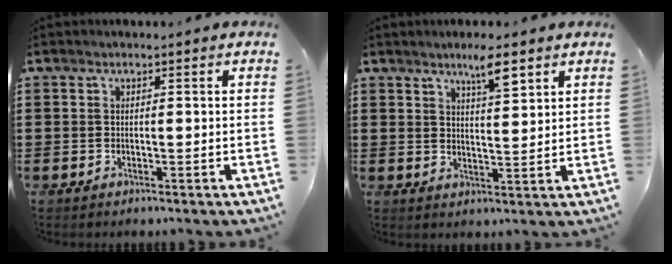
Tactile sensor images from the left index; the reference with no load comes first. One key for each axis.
{"total": 5.0, "fx": 3.6, "fy": 0.9, "fz": 3.4, "tx": -0.050, "ty": -0.006, "tz": 0.058}